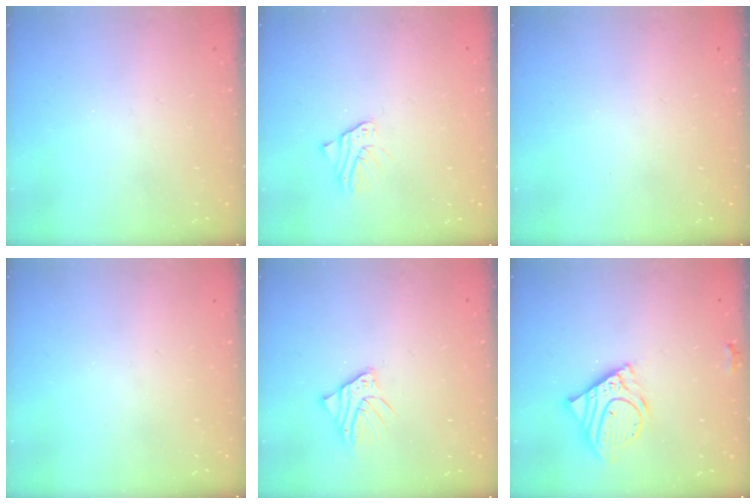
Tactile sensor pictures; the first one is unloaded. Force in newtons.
{"total": 2.6, "press": 2.6, "slide": 0.1}
{"total": 0.0}
{"total": 0.0}
{"total": 3.3, "press": 3.3, "slide": 0.4}
{"total": 12.1, "press": 12.0, "slide": 2.1}